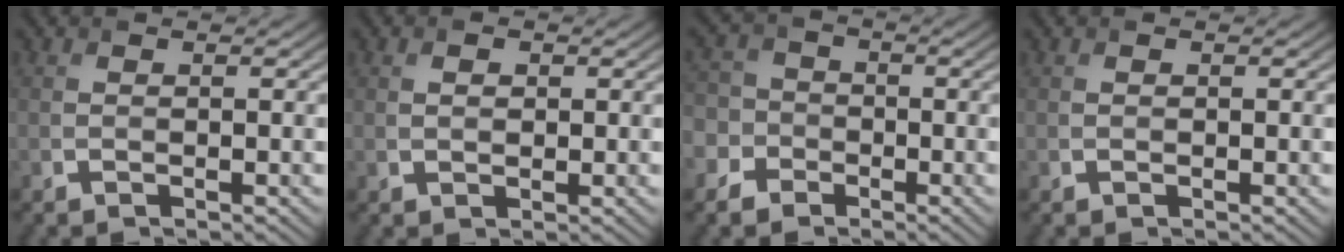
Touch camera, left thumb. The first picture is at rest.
{"total": 1.5, "force": [0.4, 1.0, 1.1], "torque": [-0.016, -0.004, 0.011]}
{"total": 6.3, "force": [-2.8, 5.4, 1.6], "torque": [-0.049, -0.004, -0.079]}
{"total": 0.0}